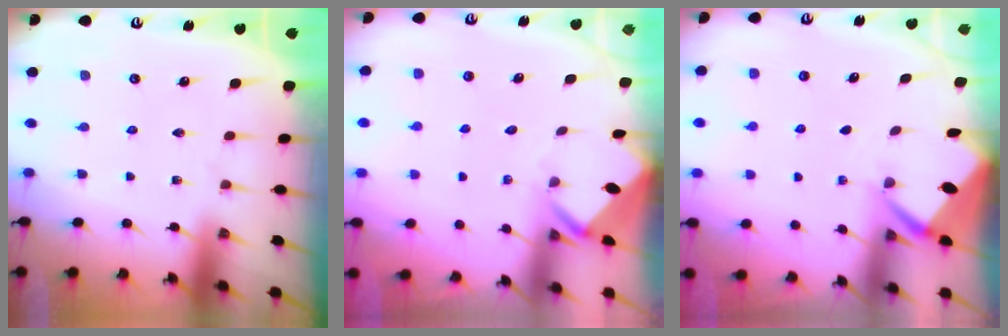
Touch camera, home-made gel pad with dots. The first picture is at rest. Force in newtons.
{"total": 3.3, "press": 3.3, "slide": 0.3}
{"total": 2.7, "press": 2.6, "slide": 0.3}